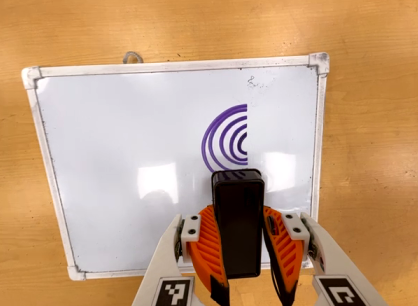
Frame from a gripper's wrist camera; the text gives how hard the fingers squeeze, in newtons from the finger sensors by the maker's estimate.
{"total": 7.5, "left": 6.9, "right": 8.1}